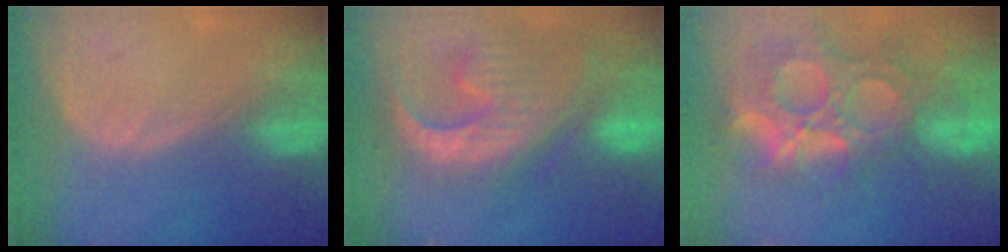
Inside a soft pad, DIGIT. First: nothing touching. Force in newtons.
{"total": 13.4, "press": 11.4, "slide": 7.0}
{"total": 14.7, "press": 12.2, "slide": 8.1}